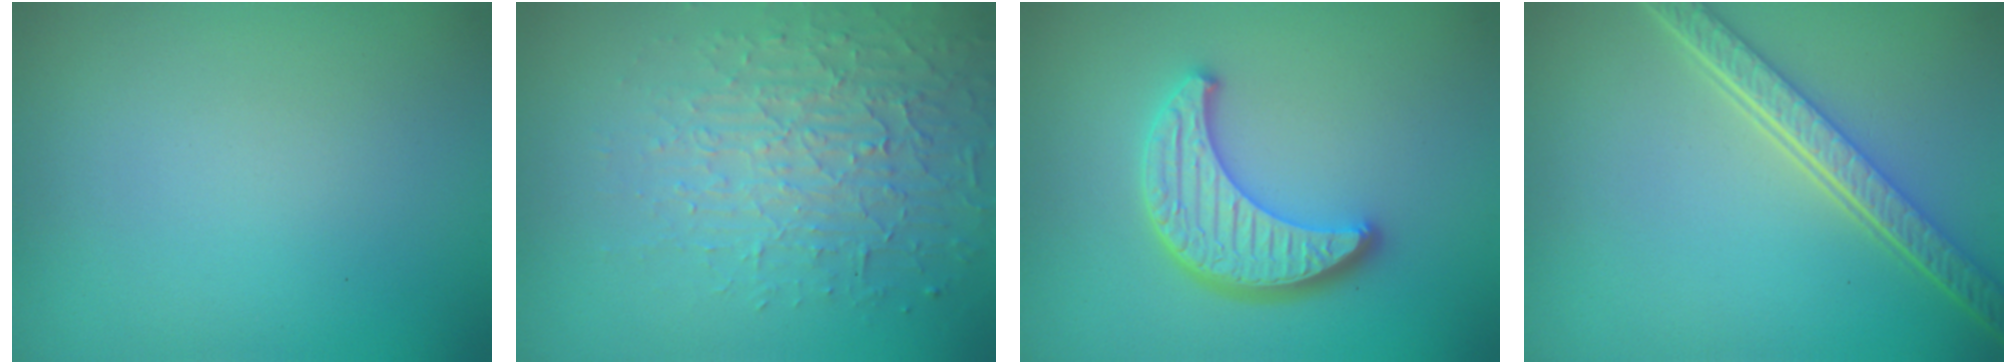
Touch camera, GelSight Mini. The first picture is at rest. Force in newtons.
{"total": 3.6, "press": 3.3, "slide": 1.6}
{"total": 4.4, "press": 3.8, "slide": 2.3}
{"total": 5.3, "press": 3.9, "slide": 3.6}